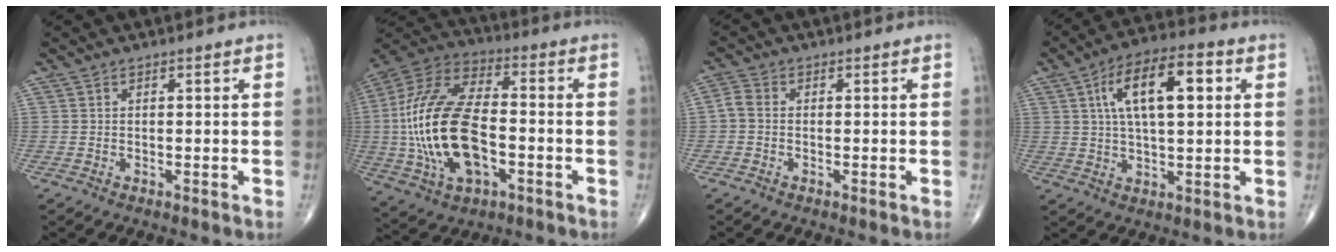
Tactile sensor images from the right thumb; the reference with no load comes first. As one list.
[{"total": 23.4, "force": [-3.2, 12.0, 19.8], "torque": [-0.421, 0.016, -0.054]}, {"total": 2.4, "force": [-0.4, 1.7, 1.6], "torque": [-0.034, 0.006, -0.018]}, {"total": 14.0, "force": [3.7, 5.7, 12.2], "torque": [-0.200, 0.013, 0.058]}]